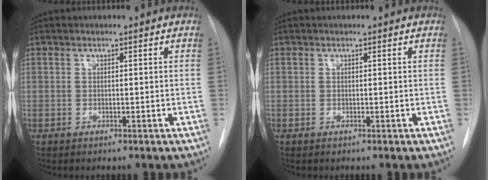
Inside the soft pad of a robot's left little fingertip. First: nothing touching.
{"total": 0.0}